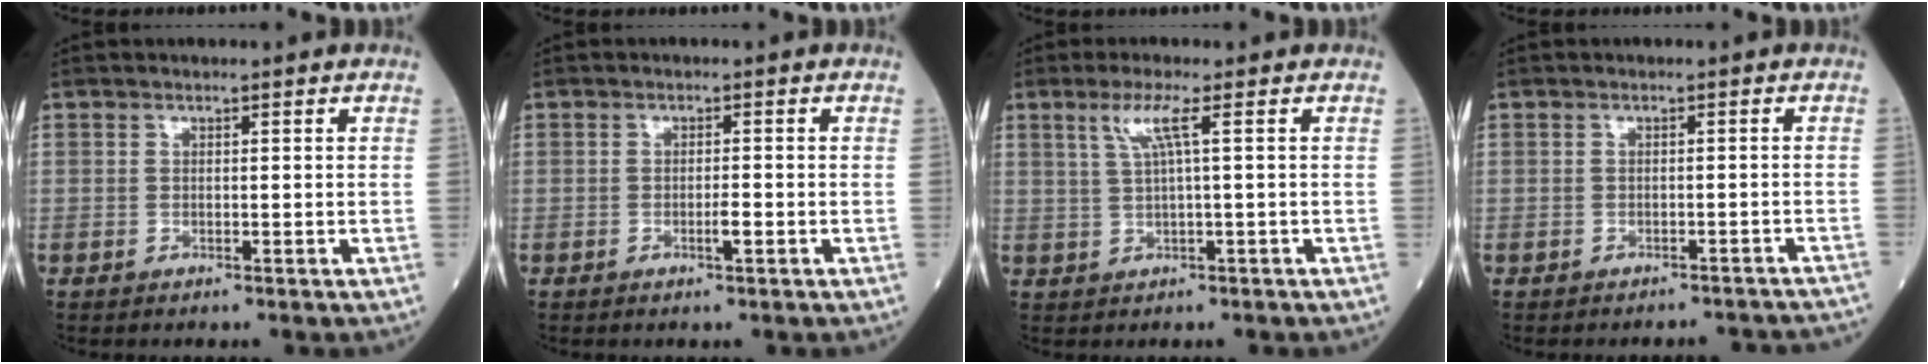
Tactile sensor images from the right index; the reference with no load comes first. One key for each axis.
{"total": 1.7, "fx": -0.6, "fy": 0.2, "fz": 1.5, "tx": -0.024, "ty": 0.000, "tz": -0.010}
{"total": 3.5, "fx": 1.2, "fy": -0.6, "fz": 3.2, "tx": -0.072, "ty": 0.006, "tz": 0.026}
{"total": 8.8, "fx": -8.3, "fy": 2.2, "fz": 1.9, "tx": -0.017, "ty": 0.003, "tz": -0.080}